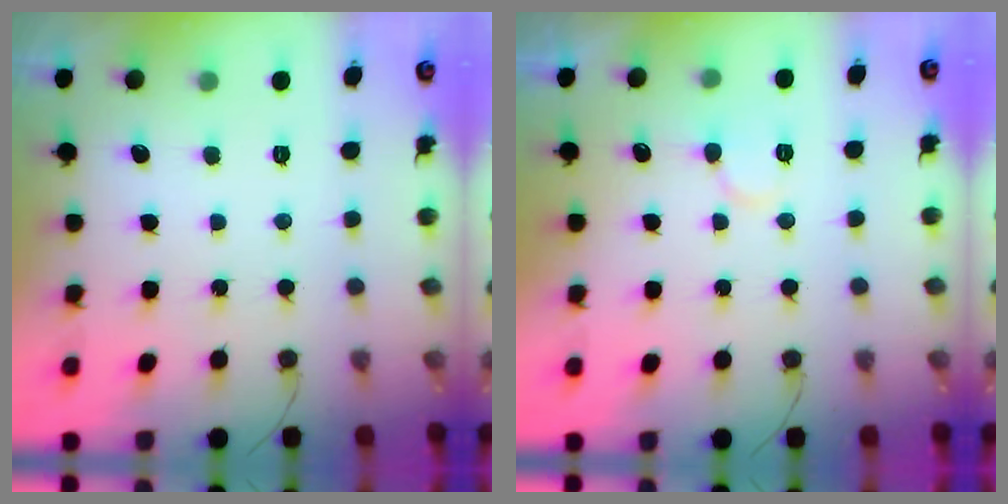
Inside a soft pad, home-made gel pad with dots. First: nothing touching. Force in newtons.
{"total": 7.0, "press": 6.9, "slide": 1.0}